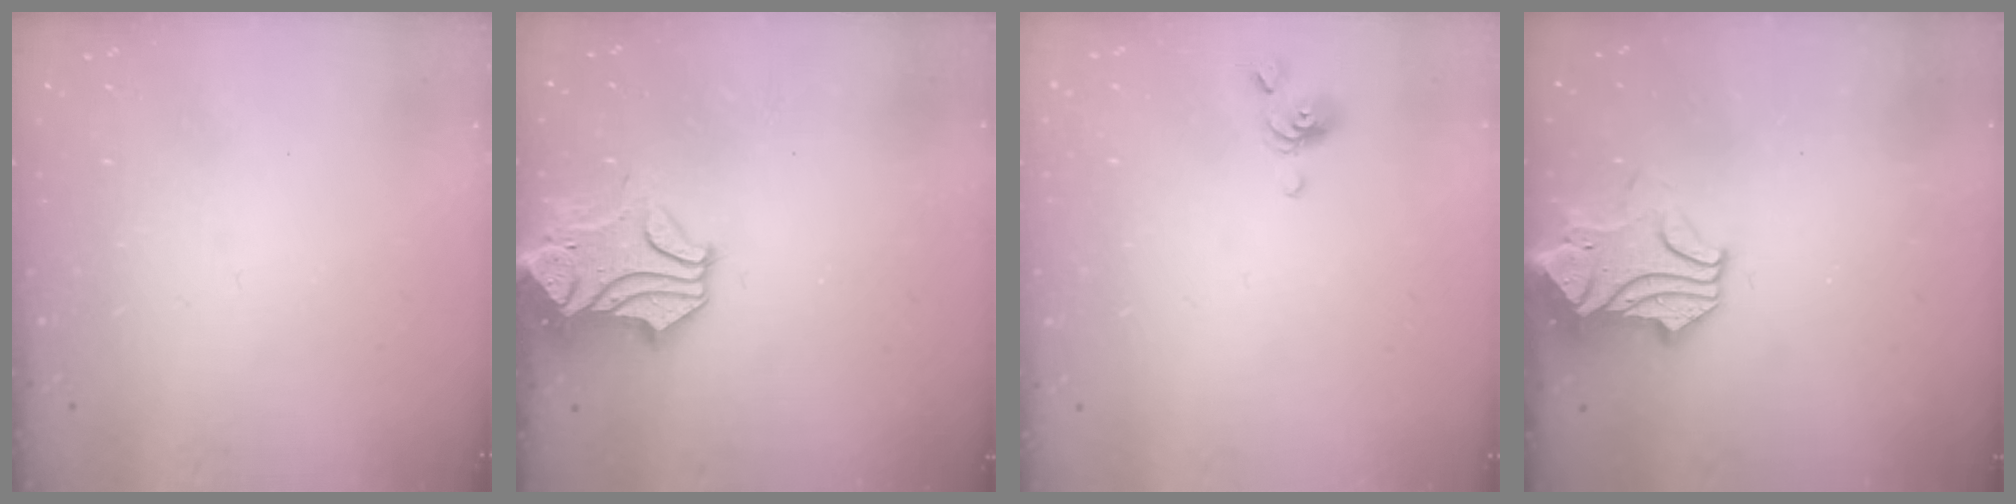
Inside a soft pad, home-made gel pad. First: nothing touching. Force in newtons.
{"total": 2.3, "press": 1.9, "slide": 1.3}
{"total": 2.3, "press": 2.3, "slide": 0.6}
{"total": 3.9, "press": 3.6, "slide": 1.4}